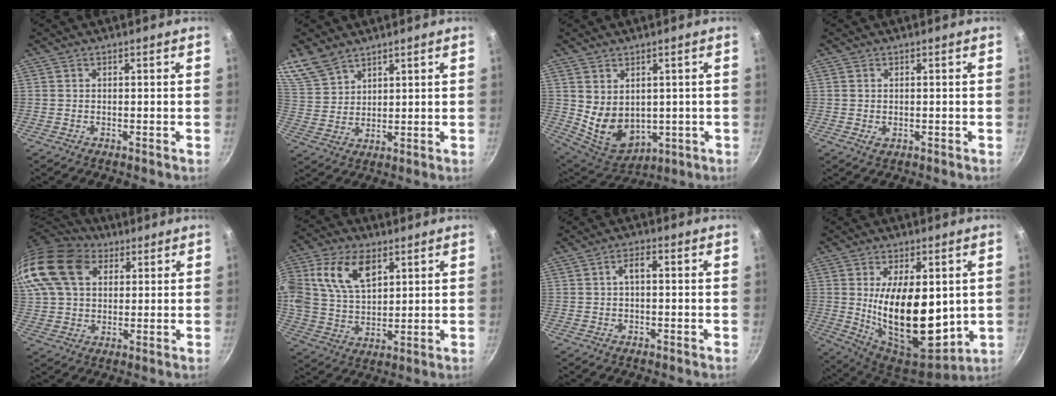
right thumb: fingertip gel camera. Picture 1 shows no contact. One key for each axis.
{"total": 8.2, "fx": 6.4, "fy": 4.3, "fz": 2.7, "tx": -0.038, "ty": -0.018, "tz": 0.138}
{"total": 10.3, "fx": 0.9, "fy": 7.8, "fz": 6.7, "tx": -0.091, "ty": -0.026, "tz": 0.046}
{"total": 1.2, "fx": 0.0, "fy": 0.9, "fz": 0.8, "tx": -0.013, "ty": -0.002, "tz": 0.000}
{"total": 23.5, "fx": 9.0, "fy": 16.6, "fz": 13.9, "tx": -0.315, "ty": 0.033, "tz": 0.162}
{"total": 16.1, "fx": 6.4, "fy": 10.0, "fz": 10.8, "tx": -0.199, "ty": -0.002, "tz": 0.117}
{"total": 2.6, "fx": 0.2, "fy": 1.2, "fz": 2.3, "tx": -0.046, "ty": 0.014, "tz": 0.000}
{"total": 20.7, "fx": 1.0, "fy": 11.0, "fz": 17.6, "tx": -0.264, "ty": -0.038, "tz": 0.035}